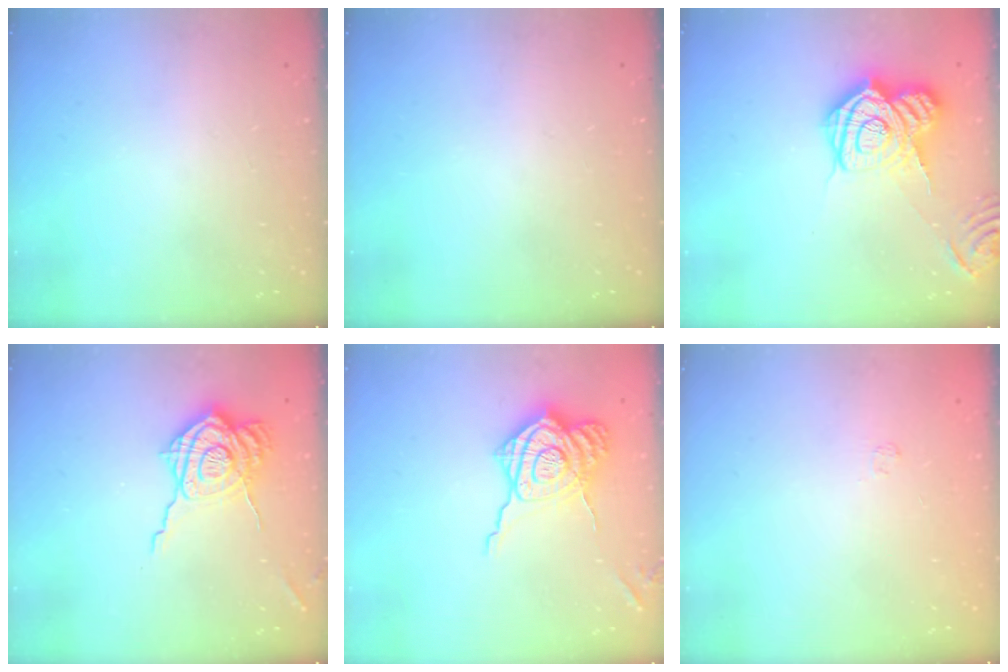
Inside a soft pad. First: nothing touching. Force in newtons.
{"total": 0.0}
{"total": 17.5, "press": 17.5, "slide": 1.3}
{"total": 16.3, "press": 16.3, "slide": 1.1}
{"total": 16.6, "press": 16.5, "slide": 1.4}
{"total": 1.7, "press": 1.2, "slide": 1.1}